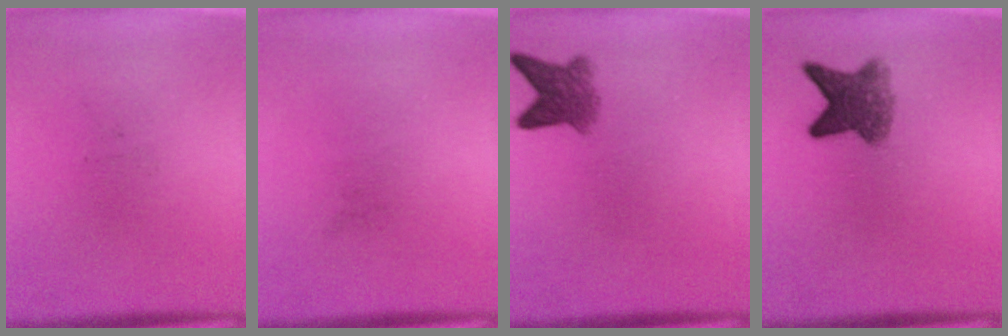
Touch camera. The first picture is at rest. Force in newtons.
{"total": 0.0}
{"total": 4.3}
{"total": 6.0}